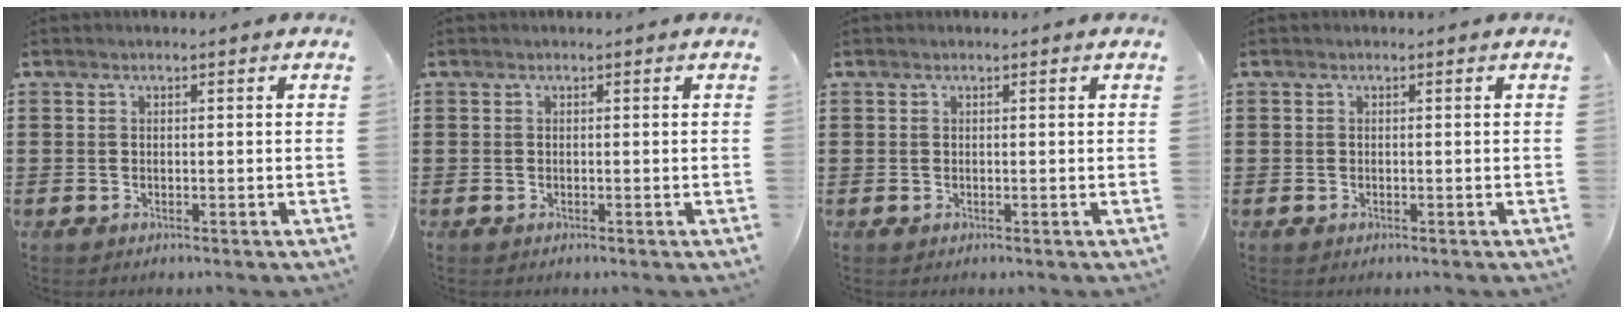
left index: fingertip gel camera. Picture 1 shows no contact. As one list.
[{"total": 0.0}, {"total": 0.0}, {"total": 0.0}]